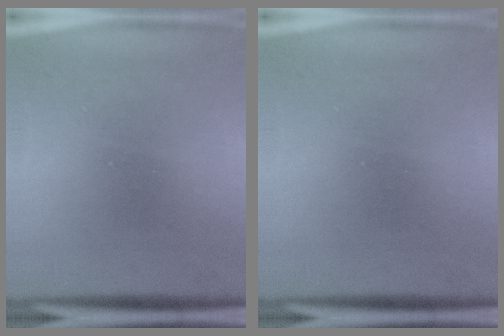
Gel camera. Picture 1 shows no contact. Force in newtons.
{"total": 0.0}